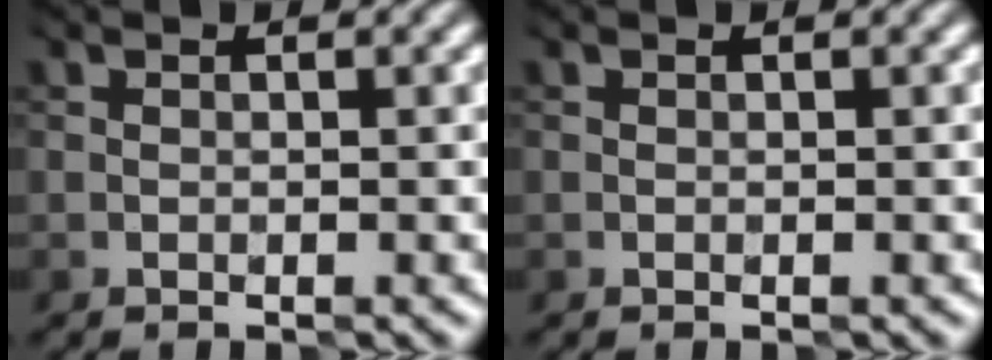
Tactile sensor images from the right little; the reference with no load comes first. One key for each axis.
{"total": 0.0}